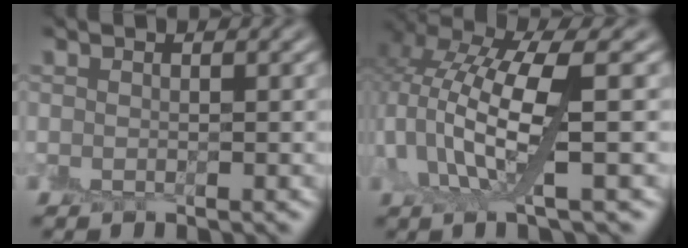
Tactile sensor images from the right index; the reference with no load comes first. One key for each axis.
{"total": 7.5, "fx": 1.2, "fy": 2.4, "fz": 7.0, "tx": -0.152, "ty": 0.012, "tz": 0.019}